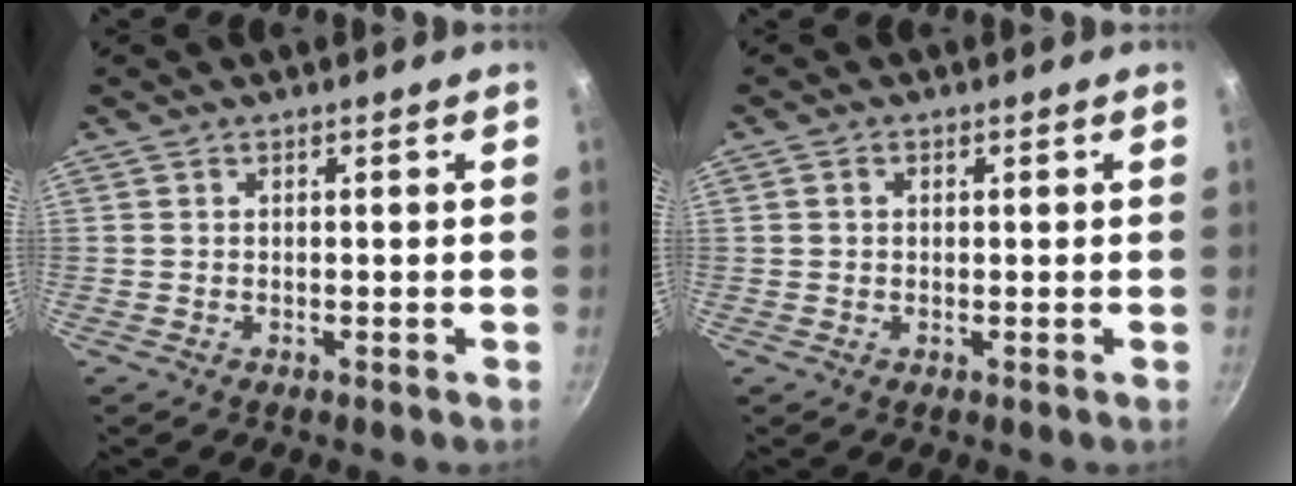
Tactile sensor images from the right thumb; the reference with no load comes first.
{"total": 1.3, "force": [0.3, 1.1, 0.7], "torque": [-0.010, 0.004, 0.003]}